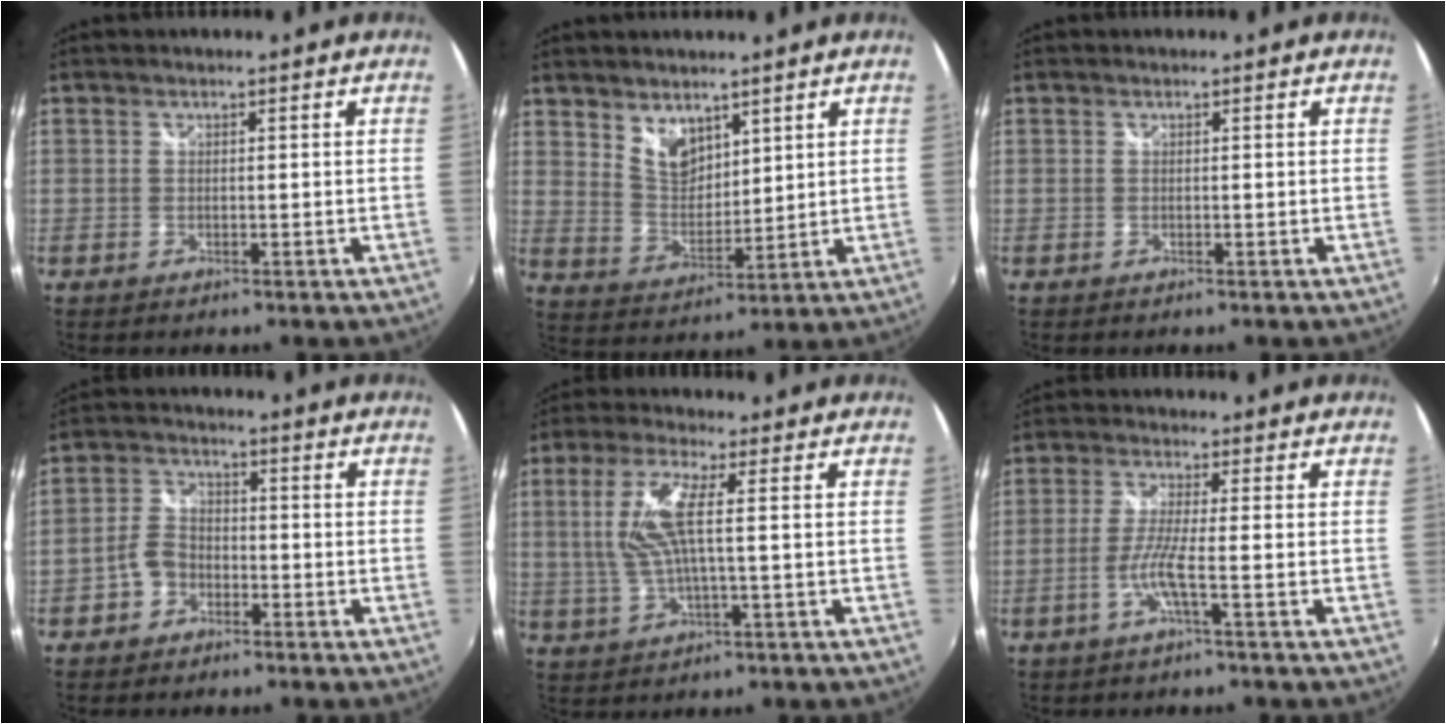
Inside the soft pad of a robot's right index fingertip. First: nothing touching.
{"total": 7.2, "force": [4.9, 4.1, 3.2], "torque": [-0.047, 0.000, 0.099]}
{"total": 0.0}
{"total": 4.9, "force": [-2.6, 3.6, 2.2], "torque": [-0.048, 0.017, -0.045]}
{"total": 8.7, "force": [0.7, 1.5, 8.6], "torque": [-0.175, 0.004, 0.020]}
{"total": 4.7, "force": [-1.9, -0.8, 4.2], "torque": [-0.095, -0.006, -0.038]}